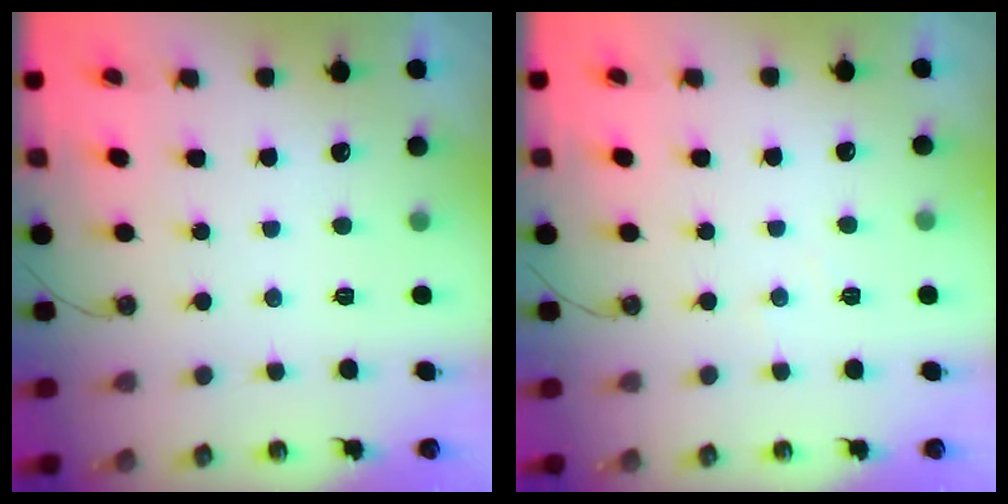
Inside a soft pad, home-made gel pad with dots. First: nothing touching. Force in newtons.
{"total": 4.5, "press": 4.4, "slide": 0.7}